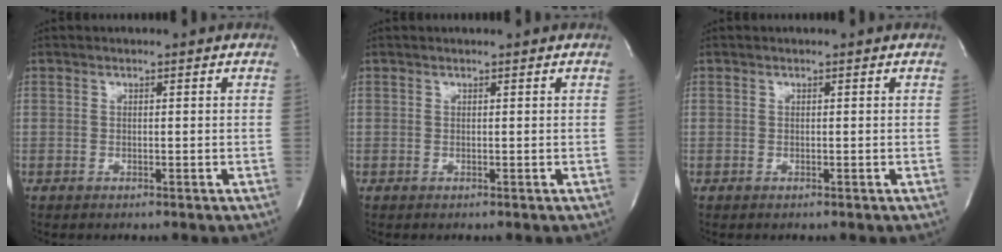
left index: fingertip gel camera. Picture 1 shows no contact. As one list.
[{"total": 0.6, "force": [0.5, -0.1, 0.2], "torque": [-0.005, 0.002, 0.008]}, {"total": 0.0}]